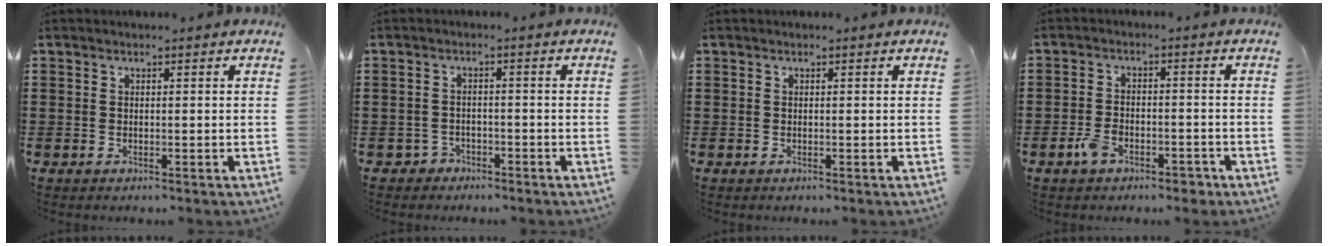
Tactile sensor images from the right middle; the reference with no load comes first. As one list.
[{"total": 1.9, "force": [-1.7, 0.9, 0.0], "torque": [-0.008, 0.002, -0.038]}, {"total": 0.0}, {"total": 4.2, "force": [-2.8, 2.1, 2.4], "torque": [-0.053, 0.005, -0.055]}]